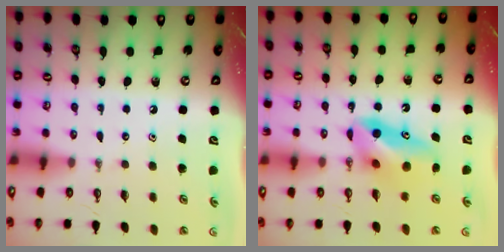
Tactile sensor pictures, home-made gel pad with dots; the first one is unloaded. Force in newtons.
{"total": 8.8, "press": 8.6, "slide": 1.4}